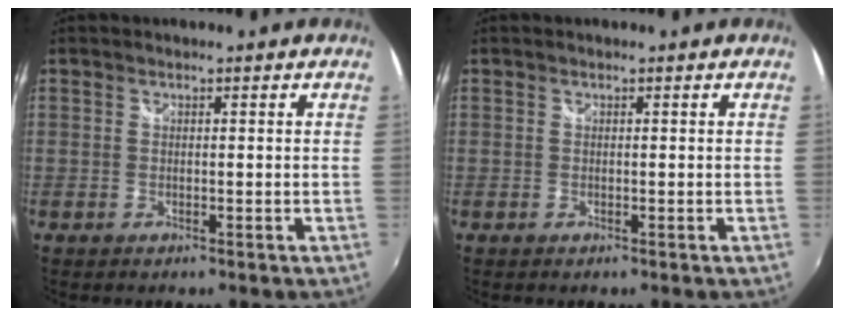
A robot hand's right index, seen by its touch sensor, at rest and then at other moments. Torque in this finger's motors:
{"motor_torque": [-0.09, 0.09, 0.00, 0.00]}